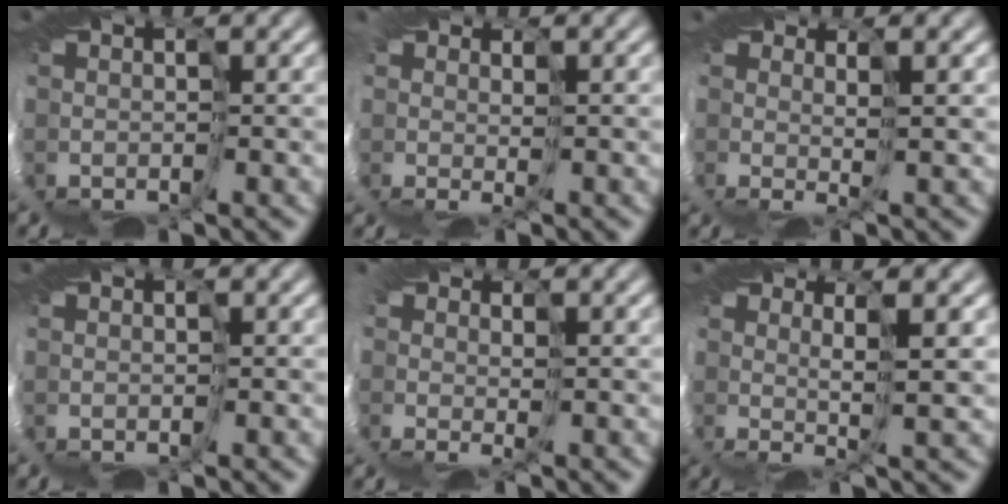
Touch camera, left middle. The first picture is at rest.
{"total": 1.0, "force": [0.6, 0.4, 0.6], "torque": [-0.018, 0.002, 0.007]}
{"total": 1.4, "force": [0.9, -0.8, 0.7], "torque": [-0.018, -0.003, 0.015]}
{"total": 0.0}
{"total": 1.7, "force": [0.3, 1.0, 1.4], "torque": [-0.031, 0.004, 0.004]}
{"total": 2.3, "force": [1.2, -0.6, 1.9], "torque": [-0.035, 0.002, 0.018]}